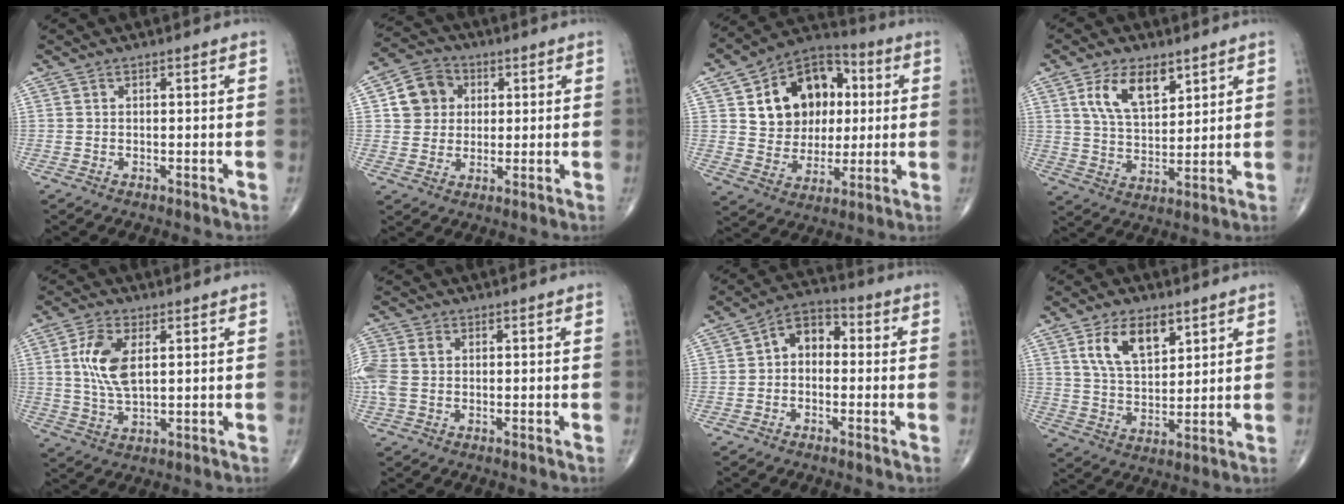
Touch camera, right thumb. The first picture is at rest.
{"total": 8.6, "force": [1.9, 7.7, 3.4], "torque": [-0.033, 0.003, 0.027]}
{"total": 18.5, "force": [4.3, 14.1, 11.1], "torque": [-0.124, 0.006, 0.074]}
{"total": 10.6, "force": [5.3, 5.6, 7.3], "torque": [-0.113, -0.024, 0.106]}
{"total": 8.8, "force": [2.0, 4.3, 7.4], "torque": [-0.154, -0.008, 0.042]}
{"total": 5.5, "force": [0.2, 4.0, 3.7], "torque": [-0.112, 0.013, 0.004]}
{"total": 6.7, "force": [0.0, 4.8, 4.7], "torque": [-0.048, 0.026, -0.020]}
{"total": 10.5, "force": [5.2, 5.5, 7.2], "torque": [-0.112, -0.024, 0.102]}